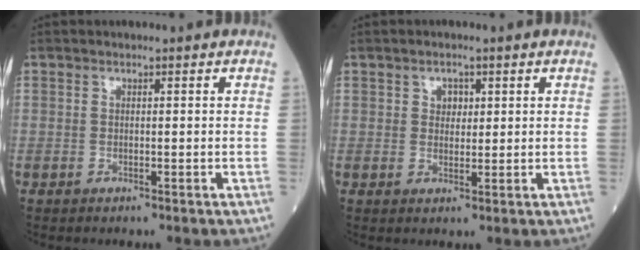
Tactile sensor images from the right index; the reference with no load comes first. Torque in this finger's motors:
{"motor_torque": [-0.01, 0.01, 0.00, 0.01]}